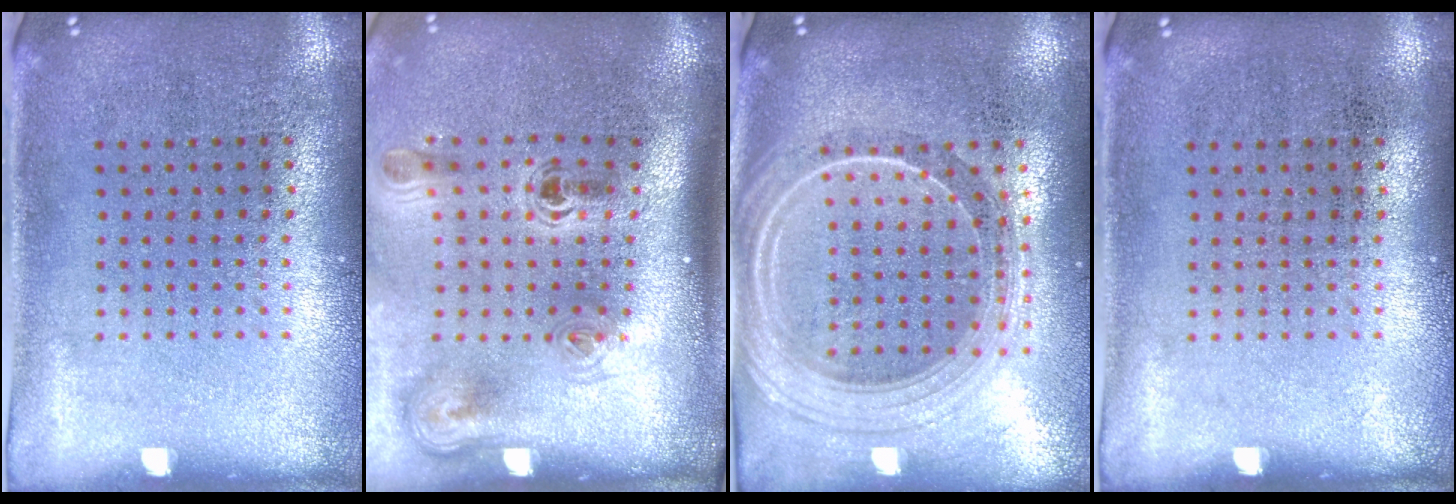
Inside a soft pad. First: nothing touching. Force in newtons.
{"total": 2.4, "press": 1.6, "slide": 1.8}
{"total": 2.4, "press": 2.0, "slide": 1.2}
{"total": 0.0}